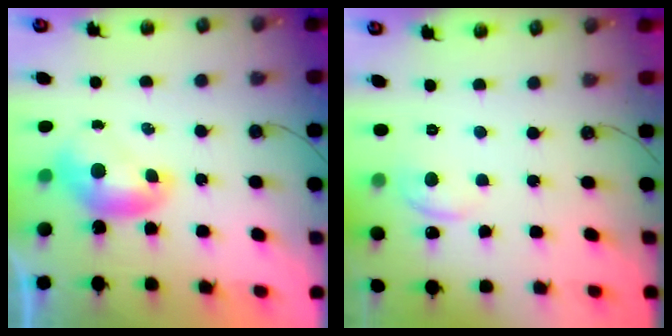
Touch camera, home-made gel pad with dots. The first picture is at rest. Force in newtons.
{"total": 2.4, "press": 2.3, "slide": 0.8}